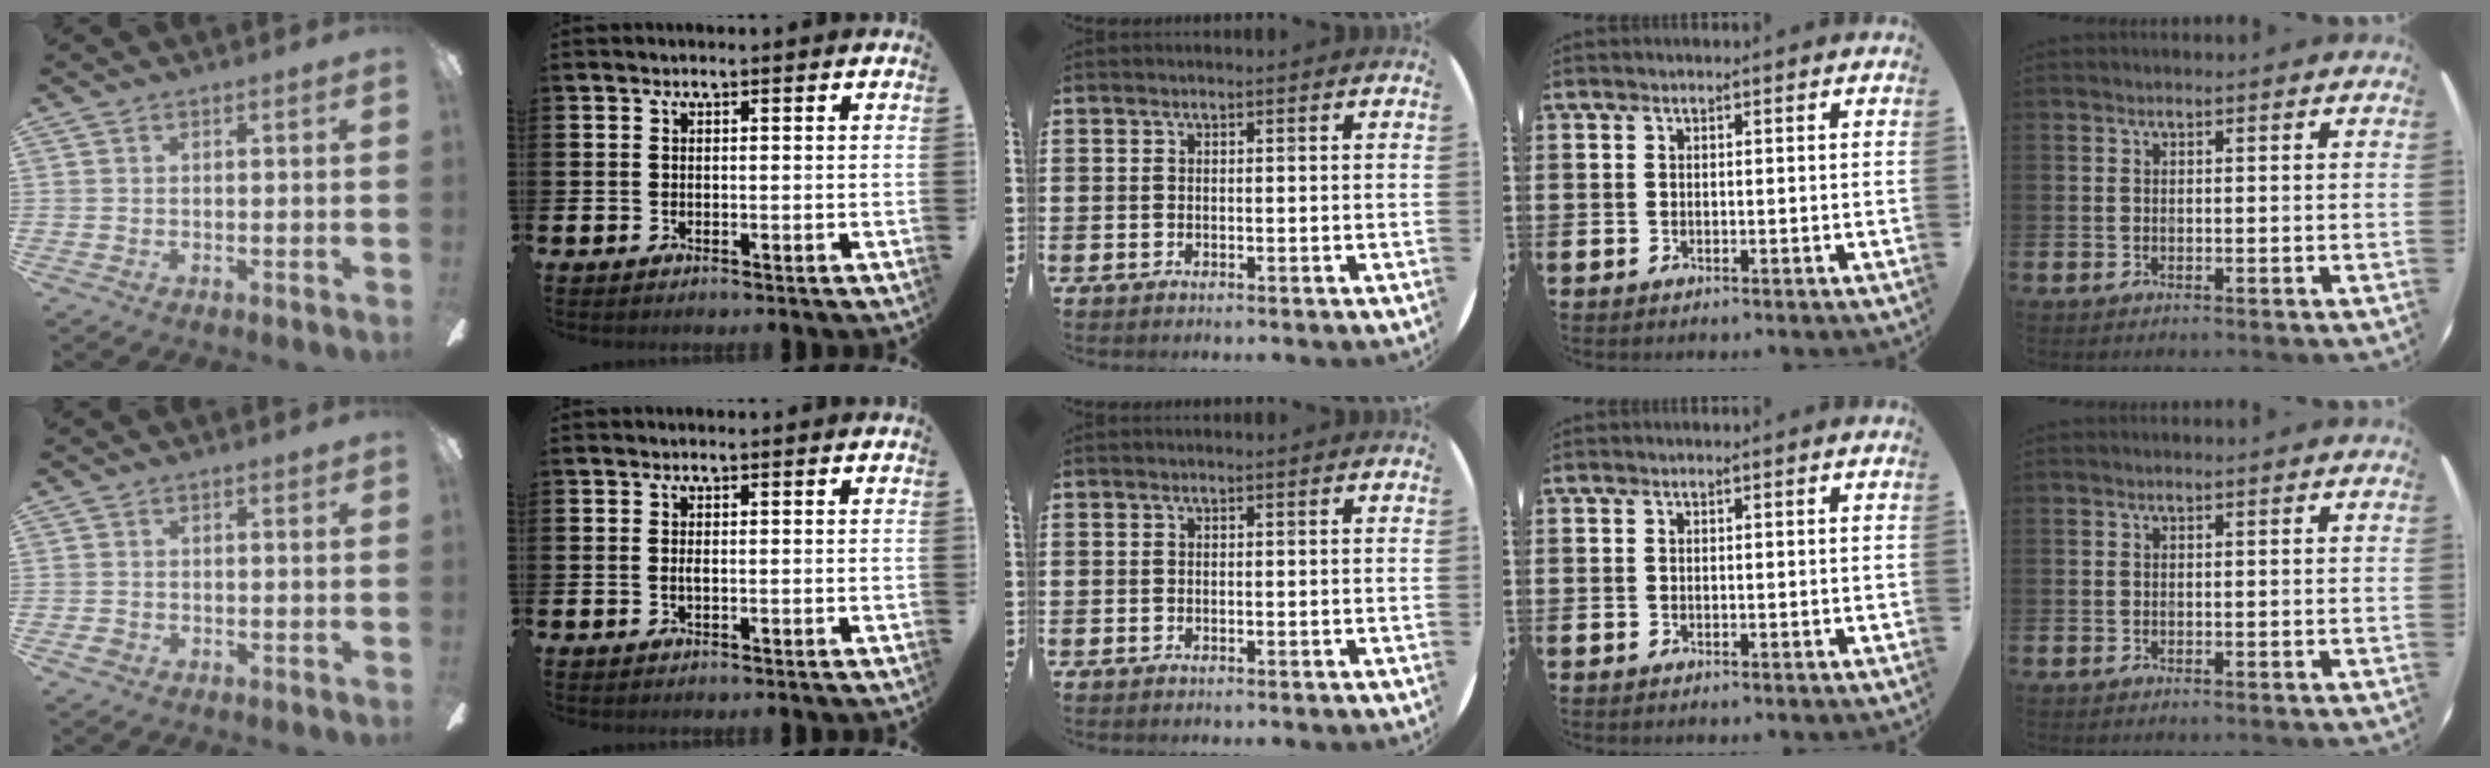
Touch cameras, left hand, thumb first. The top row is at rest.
{"thumb": {"total": 1.0, "force": [-0.3, 0.9, 0.3], "torque": [-0.005, 0.005, -0.007]}, "index": {"total": 0.6, "force": [0.0, 0.1, 0.6], "torque": [-0.015, 0.000, 0.001]}}